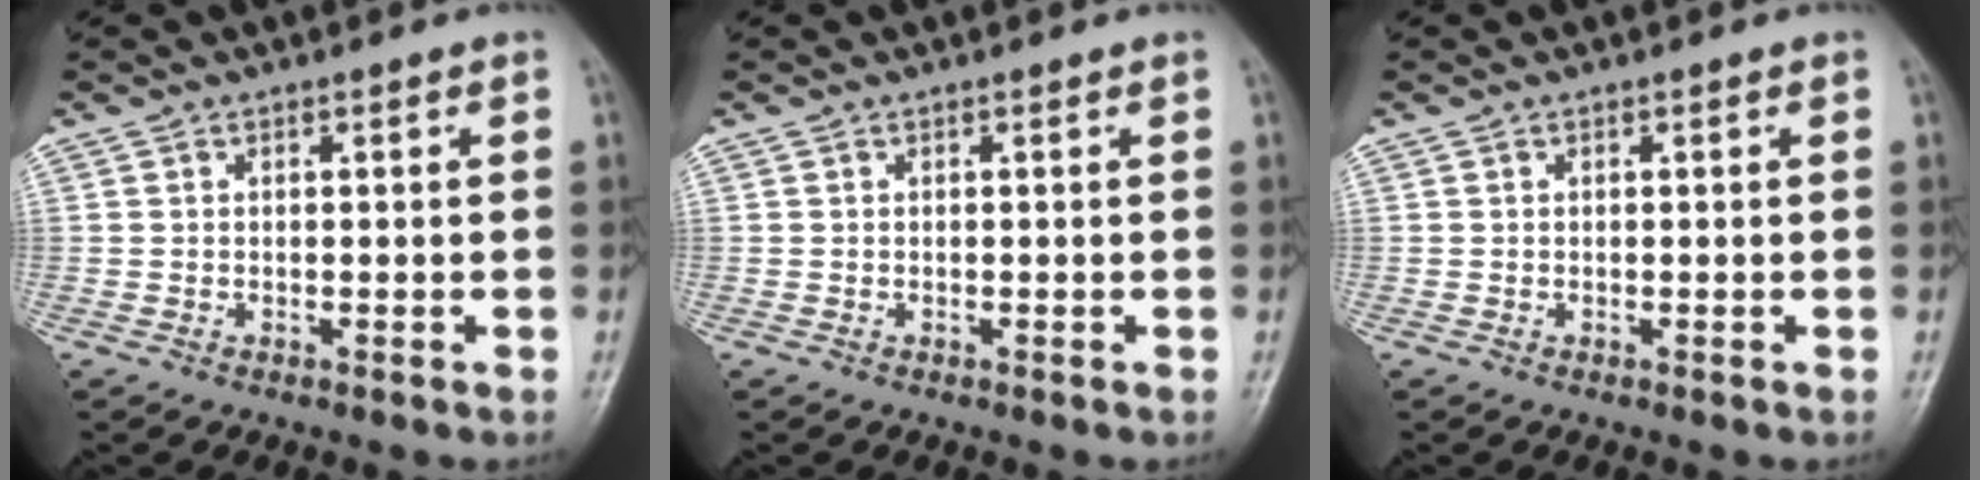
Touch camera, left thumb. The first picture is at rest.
{"total": 0.0}
{"total": 0.0}